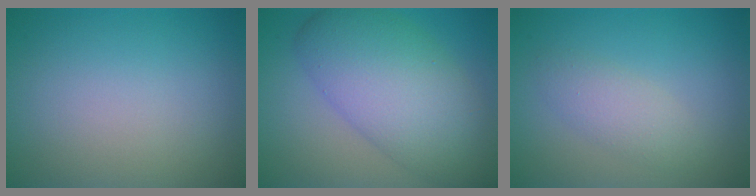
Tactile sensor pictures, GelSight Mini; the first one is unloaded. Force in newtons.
{"total": 9.3, "press": 9.3, "slide": 0.1}
{"total": 2.2, "press": 2.2, "slide": 0.2}